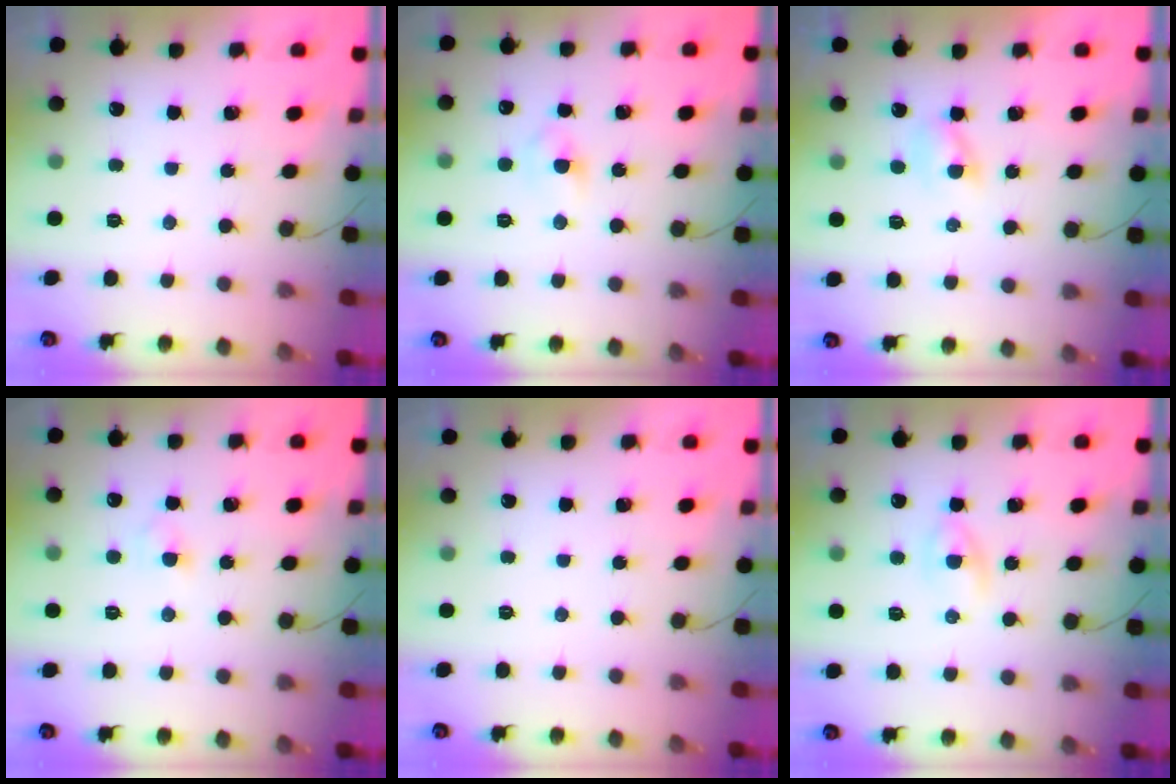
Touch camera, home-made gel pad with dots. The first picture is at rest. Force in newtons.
{"total": 2.4, "press": 2.1, "slide": 1.0}
{"total": 1.6, "press": 1.4, "slide": 0.8}
{"total": 2.7, "press": 2.5, "slide": 1.1}
{"total": 0.0}
{"total": 2.4, "press": 2.2, "slide": 0.9}